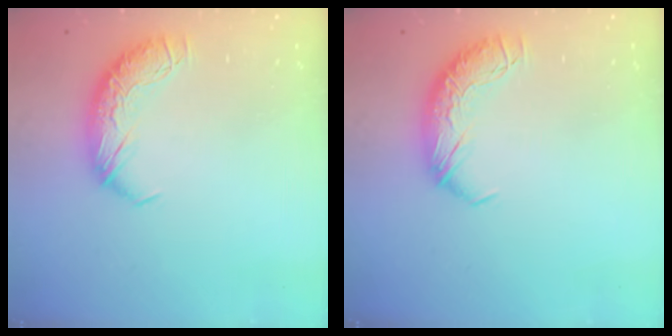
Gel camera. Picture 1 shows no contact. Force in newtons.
{"total": 0.0}